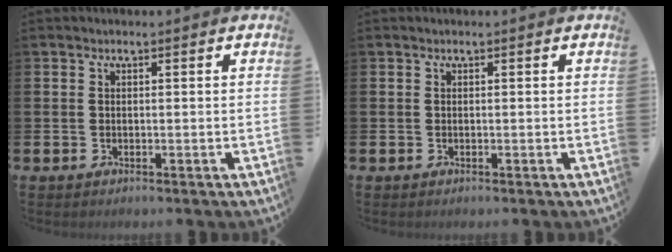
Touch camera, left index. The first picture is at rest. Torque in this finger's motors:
{"motor_torque": [-0.01, 0.01, 0.07, 0.00]}